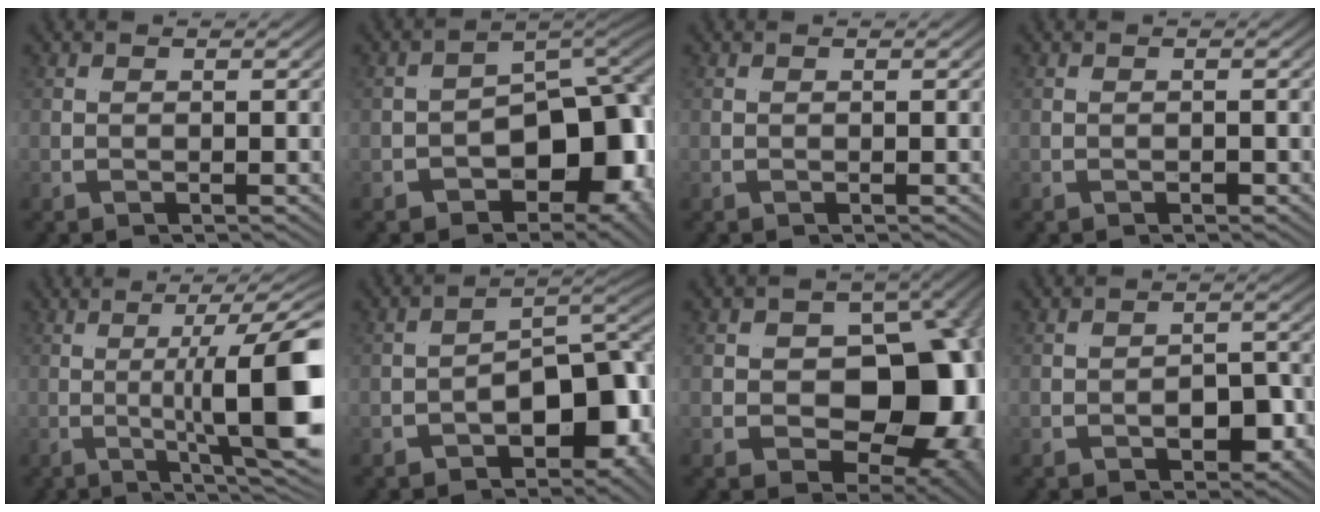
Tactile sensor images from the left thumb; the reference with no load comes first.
{"total": 11.2, "force": [-2.9, 6.3, 8.9], "torque": [-0.142, -0.020, -0.027]}
{"total": 0.0}
{"total": 0.9, "force": [-0.4, 0.7, 0.5], "torque": [-0.010, -0.002, -0.006]}
{"total": 10.0, "force": [-0.3, -3.0, 9.6], "torque": [-0.118, 0.047, -0.018]}
{"total": 9.2, "force": [-2.9, 4.4, 7.6], "torque": [-0.125, -0.014, -0.034]}
{"total": 17.9, "force": [0.0, 11.6, 13.6], "torque": [-0.184, -0.014, 0.005]}
{"total": 4.8, "force": [-2.1, 2.3, 3.6], "torque": [-0.066, -0.014, -0.022]}